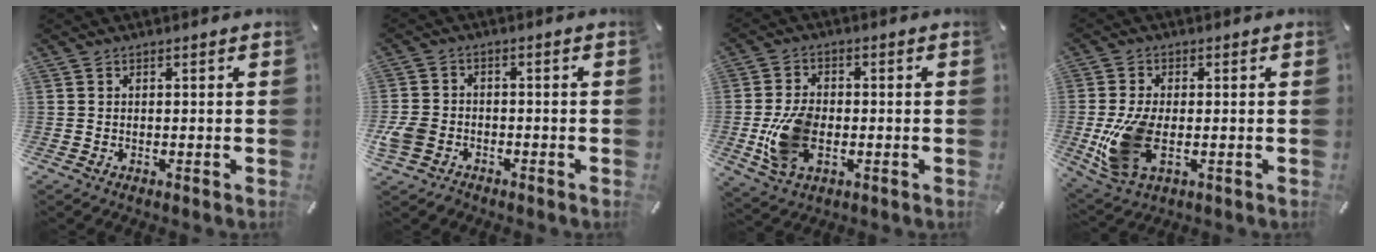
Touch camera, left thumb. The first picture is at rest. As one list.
[{"total": 6.0, "force": [-2.8, 4.7, 2.5], "torque": [-0.066, 0.012, -0.053]}, {"total": 11.1, "force": [-2.0, 7.1, 8.2], "torque": [-0.177, 0.003, -0.031]}, {"total": 11.9, "force": [-1.4, 6.7, 9.8], "torque": [-0.214, -0.015, -0.016]}]